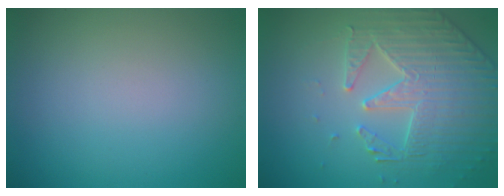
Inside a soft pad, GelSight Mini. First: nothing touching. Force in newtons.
{"total": 4.3, "press": 4.2, "slide": 1.1}